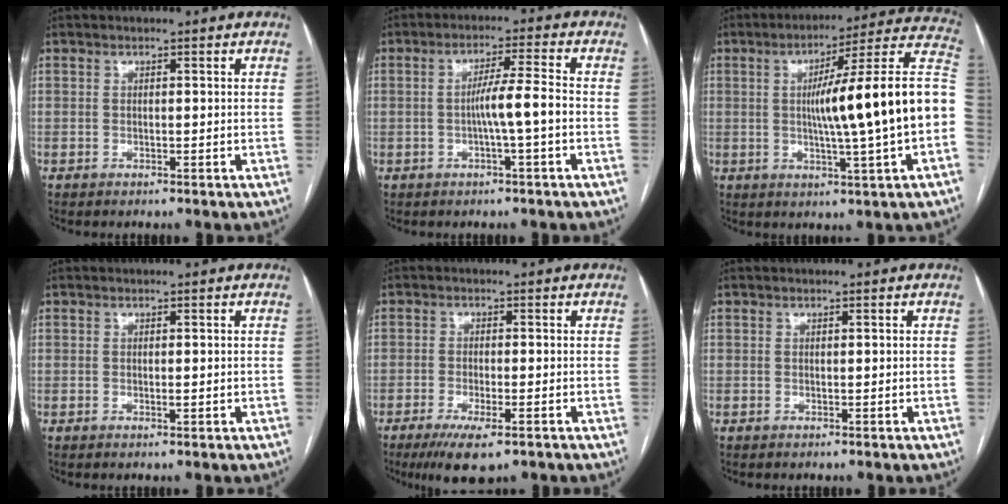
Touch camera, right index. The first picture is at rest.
{"total": 5.5, "force": [-1.2, -0.6, 5.3], "torque": [-0.089, 0.008, -0.020]}
{"total": 20.0, "force": [-0.6, -0.6, 19.9], "torque": [-0.253, 0.028, -0.014]}
{"total": 1.0, "force": [0.0, 0.3, 0.9], "torque": [-0.016, -0.003, 0.001]}
{"total": 6.4, "force": [-3.9, 1.3, 4.9], "torque": [-0.085, -0.016, -0.061]}
{"total": 0.0}